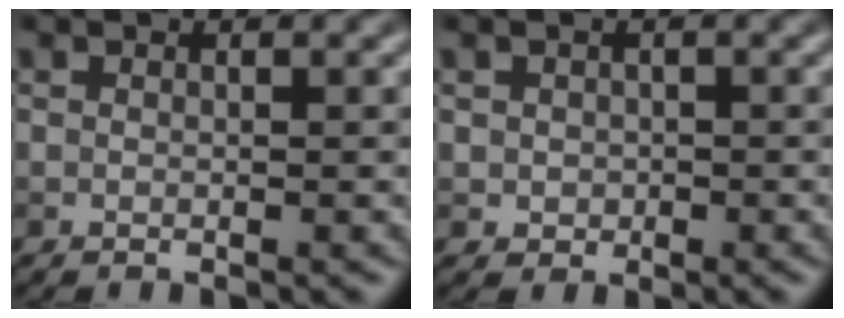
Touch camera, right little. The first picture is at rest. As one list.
[{"total": 1.2, "force": [0.0, 1.2, 0.3], "torque": [-0.002, -0.004, -0.001]}]